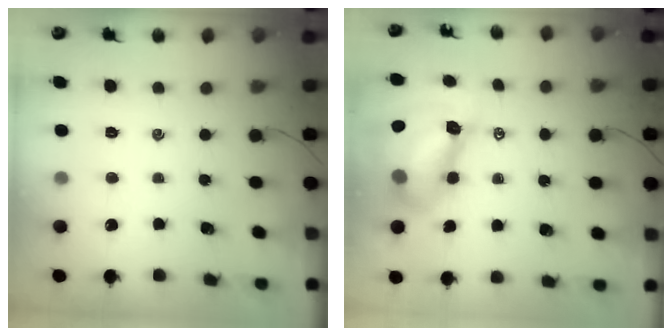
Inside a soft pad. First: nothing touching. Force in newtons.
{"total": 12.8, "press": 12.2, "slide": 3.7}